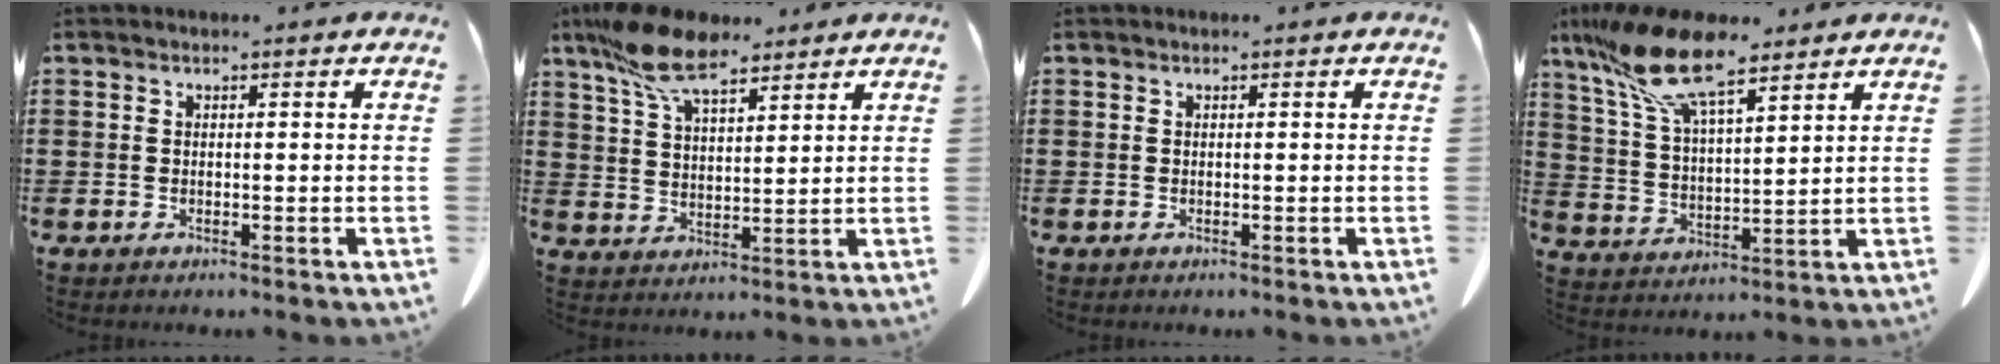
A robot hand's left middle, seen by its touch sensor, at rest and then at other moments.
{"total": 10.9, "force": [7.8, 3.7, 6.6], "torque": [-0.147, -0.009, 0.148]}
{"total": 0.0}
{"total": 13.0, "force": [9.6, 3.5, 8.0], "torque": [-0.189, -0.023, 0.172]}